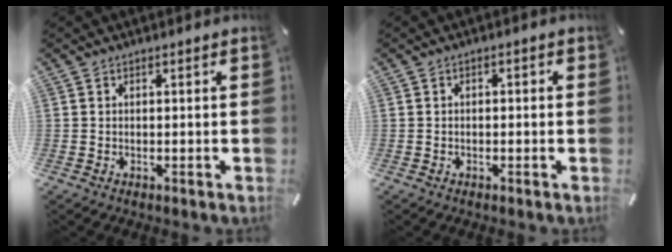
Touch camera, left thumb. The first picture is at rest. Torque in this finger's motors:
{"motor_torque": [-0.04, -0.29, -0.04, 0.03, -0.01]}